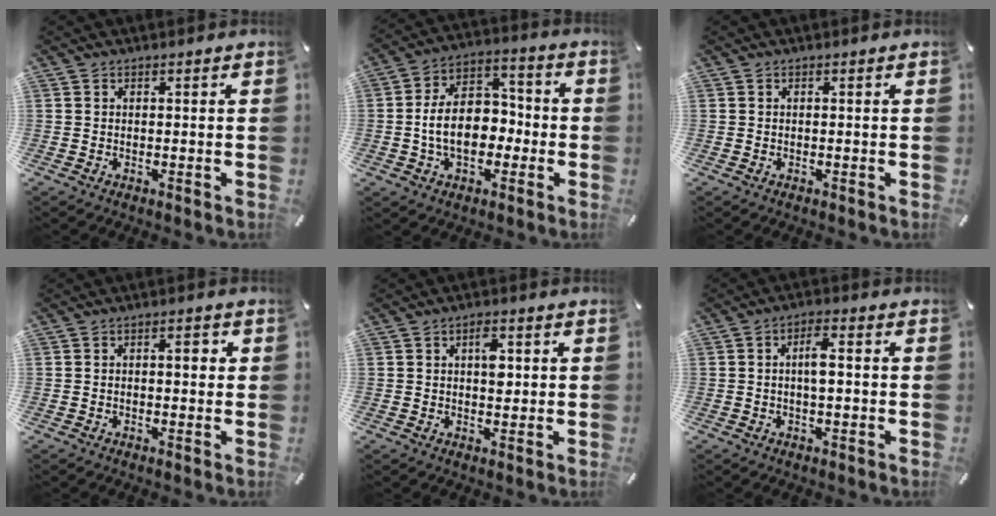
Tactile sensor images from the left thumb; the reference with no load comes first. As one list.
[{"total": 12.8, "force": [-2.4, 8.9, 8.8], "torque": [-0.153, 0.016, -0.041]}, {"total": 0.0}, {"total": 2.3, "force": [-0.4, 1.2, 1.9], "torque": [-0.035, 0.009, -0.011]}, {"total": 4.2, "force": [0.8, 2.5, 3.4], "torque": [-0.038, -0.005, 0.006]}, {"total": 4.6, "force": [0.0, 2.0, 4.2], "torque": [-0.063, 0.006, -0.007]}]